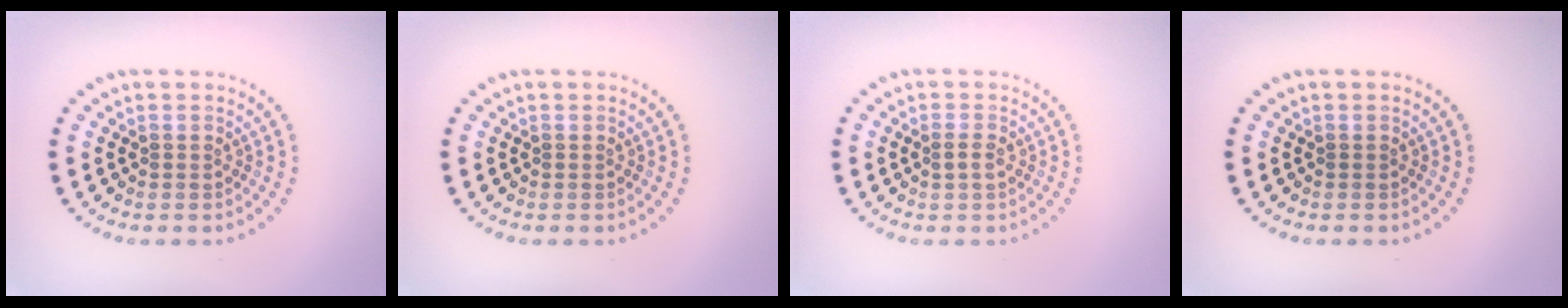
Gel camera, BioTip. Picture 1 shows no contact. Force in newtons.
{"total": 0.0}
{"total": 1.2, "press": 1.1, "slide": 0.3}
{"total": 0.0}